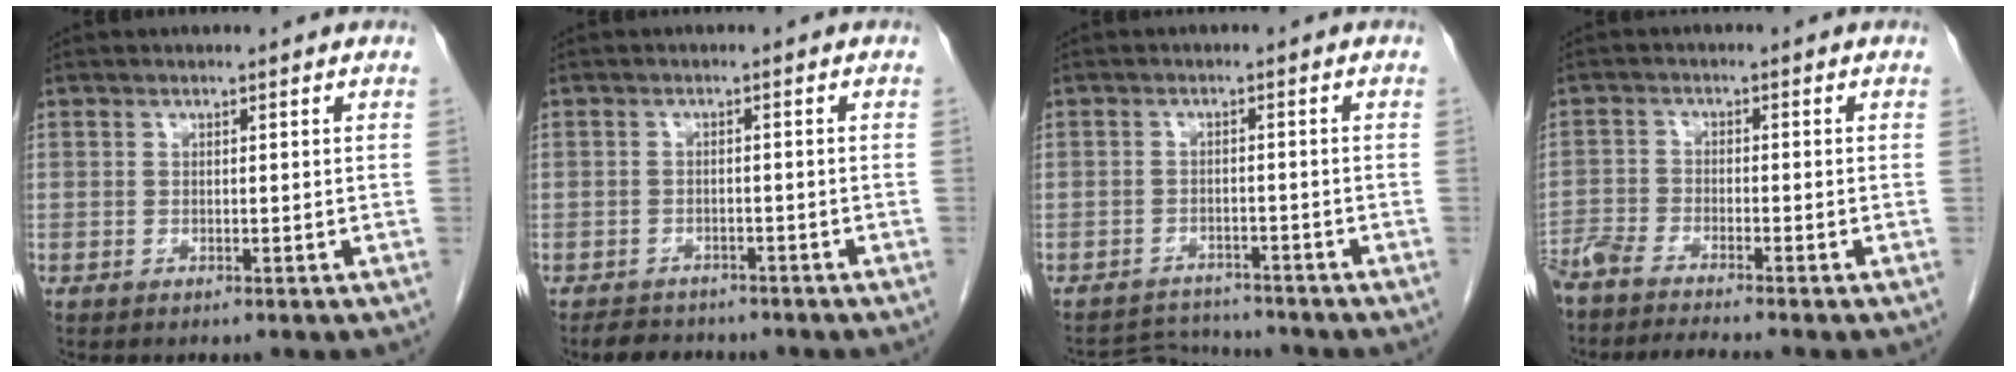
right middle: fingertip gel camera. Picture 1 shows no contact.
{"total": 4.0, "force": [-3.5, 1.8, 0.7], "torque": [-0.015, -0.001, -0.052]}
{"total": 4.6, "force": [-4.6, 0.4, -0.8], "torque": [0.014, 0.003, -0.074]}
{"total": 8.0, "force": [-7.3, -0.5, 3.2], "torque": [-0.048, -0.018, -0.125]}